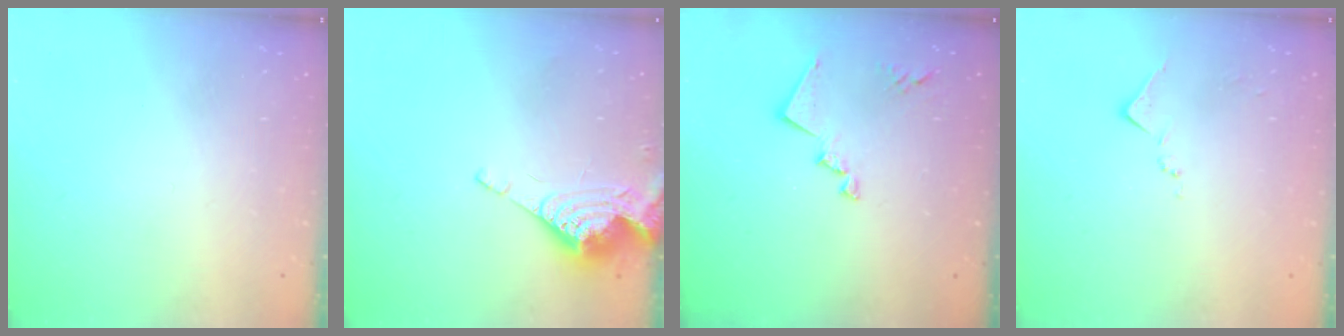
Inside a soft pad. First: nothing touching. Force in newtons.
{"total": 8.5, "press": 8.4, "slide": 1.1}
{"total": 12.4, "press": 12.4, "slide": 0.5}
{"total": 7.0, "press": 6.9, "slide": 0.6}